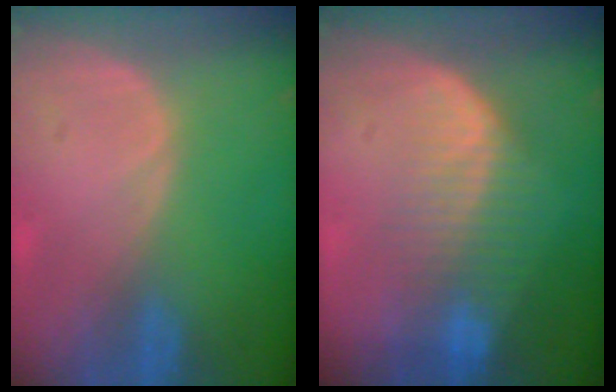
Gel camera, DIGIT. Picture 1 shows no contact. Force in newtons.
{"total": 8.0, "press": 7.0, "slide": 3.8}